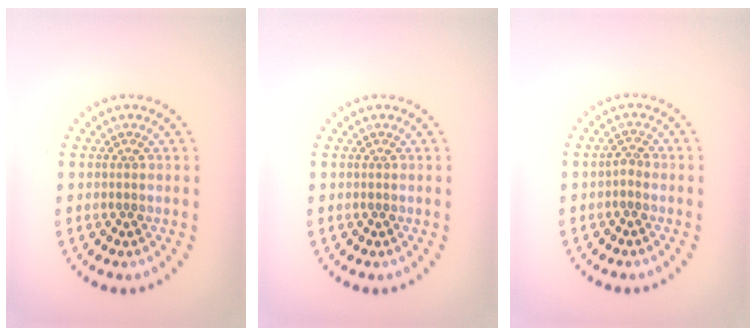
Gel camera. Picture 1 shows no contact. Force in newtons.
{"total": 0.0}
{"total": 0.9, "press": 0.7, "slide": 0.6}